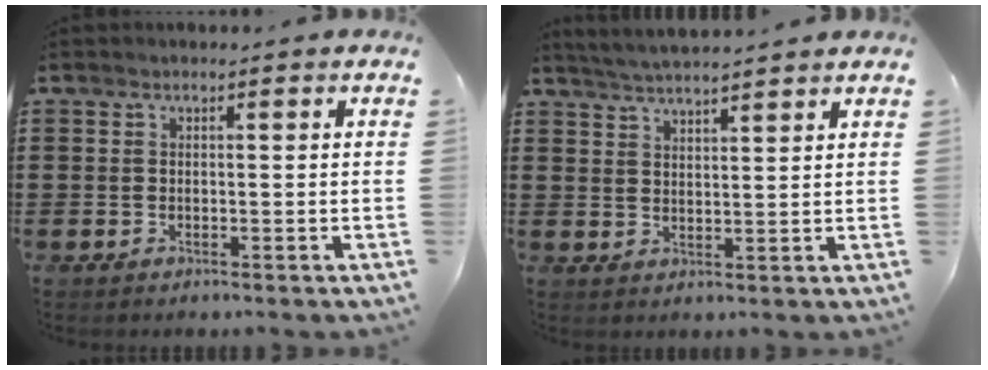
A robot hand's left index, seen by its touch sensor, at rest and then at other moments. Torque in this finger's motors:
{"motor_torque": [2.14, 0.00, 0.09, 0.04]}